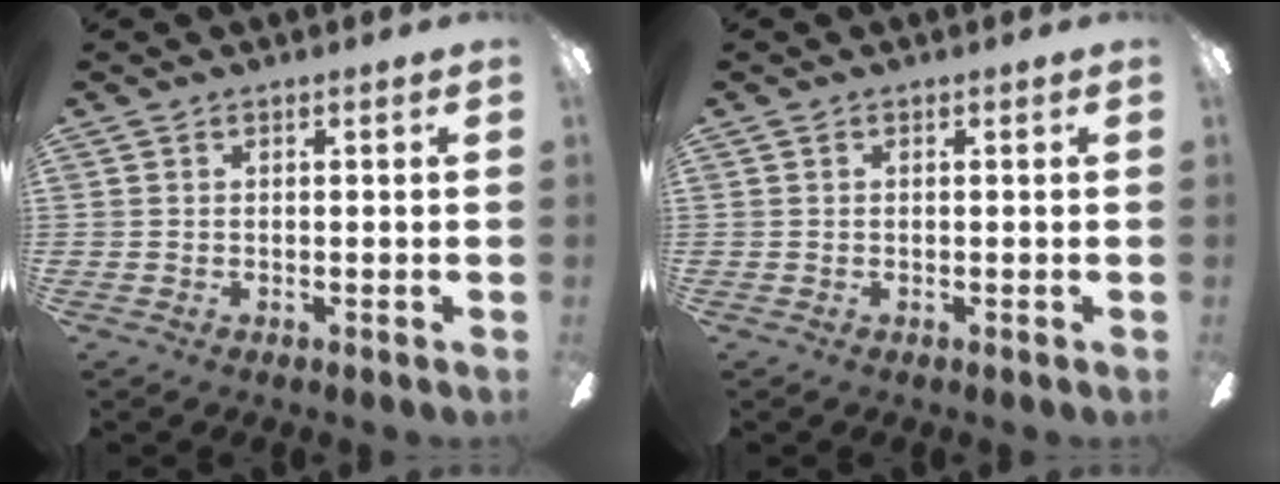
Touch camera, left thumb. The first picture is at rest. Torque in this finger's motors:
{"motor_torque": [0.00, 0.00, 0.03, 0.03, 0.00]}